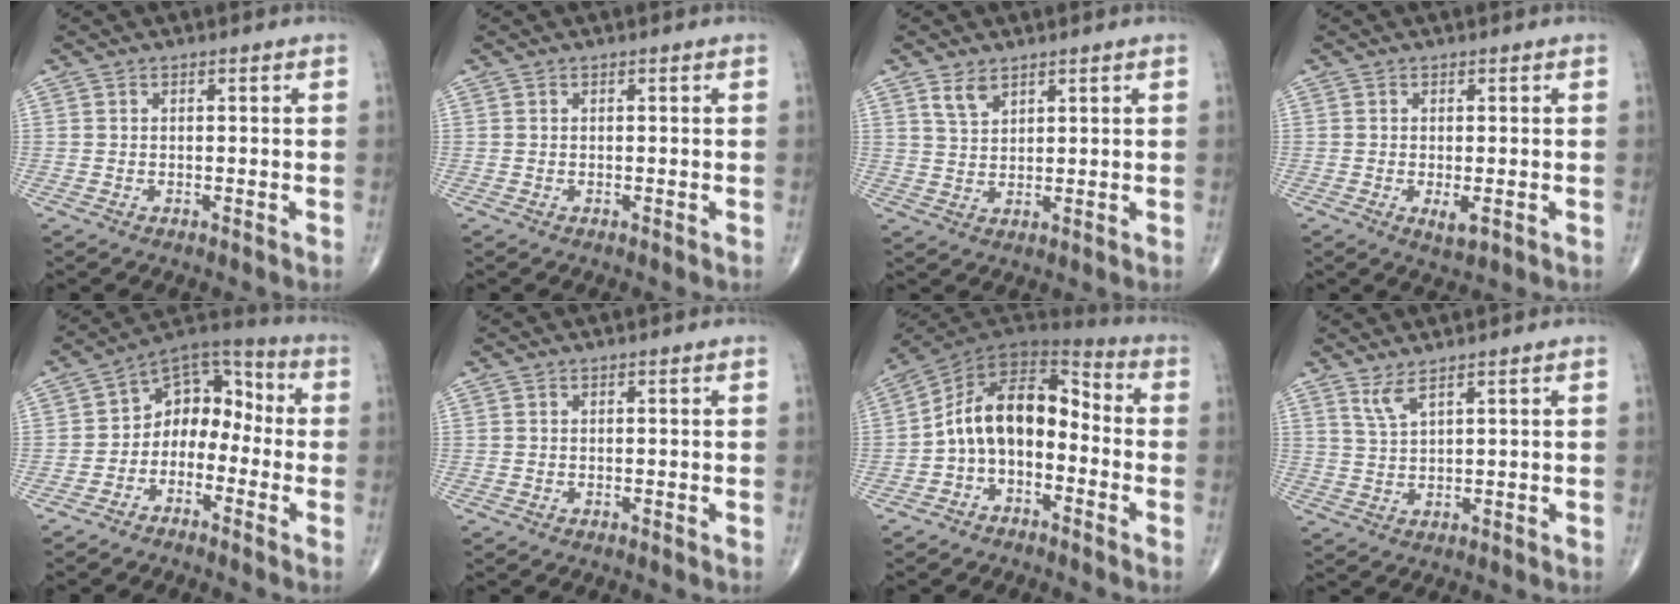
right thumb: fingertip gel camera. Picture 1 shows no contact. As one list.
[{"total": 0.0}, {"total": 3.6, "force": [2.4, 1.9, 1.9], "torque": [-0.029, -0.015, 0.053]}, {"total": 2.6, "force": [-0.7, 0.9, 2.4], "torque": [-0.042, -0.008, -0.009]}, {"total": 10.5, "force": [-2.7, 7.7, 6.6], "torque": [-0.066, 0.069, -0.065]}, {"total": 0.0}, {"total": 13.2, "force": [-2.7, 8.3, 9.9], "torque": [-0.141, 0.078, -0.061]}, {"total": 3.1, "force": [2.2, 0.3, 2.1], "torque": [-0.050, -0.019, 0.052]}]